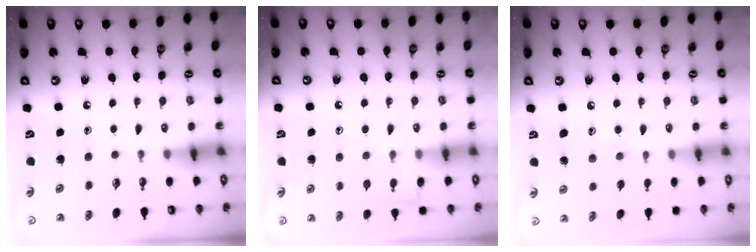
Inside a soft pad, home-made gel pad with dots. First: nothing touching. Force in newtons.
{"total": 5.7, "press": 5.6, "slide": 0.6}
{"total": 7.9, "press": 7.9, "slide": 0.4}